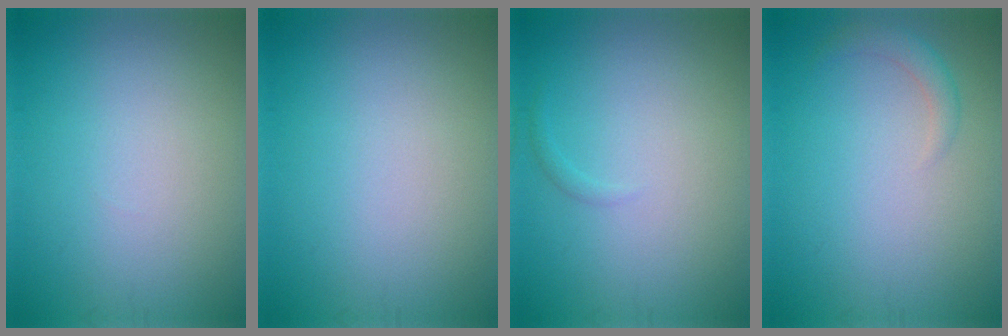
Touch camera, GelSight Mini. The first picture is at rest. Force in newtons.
{"total": 0.0}
{"total": 0.5, "press": 0.5, "slide": 0.1}
{"total": 1.5, "press": 1.5, "slide": 0.1}